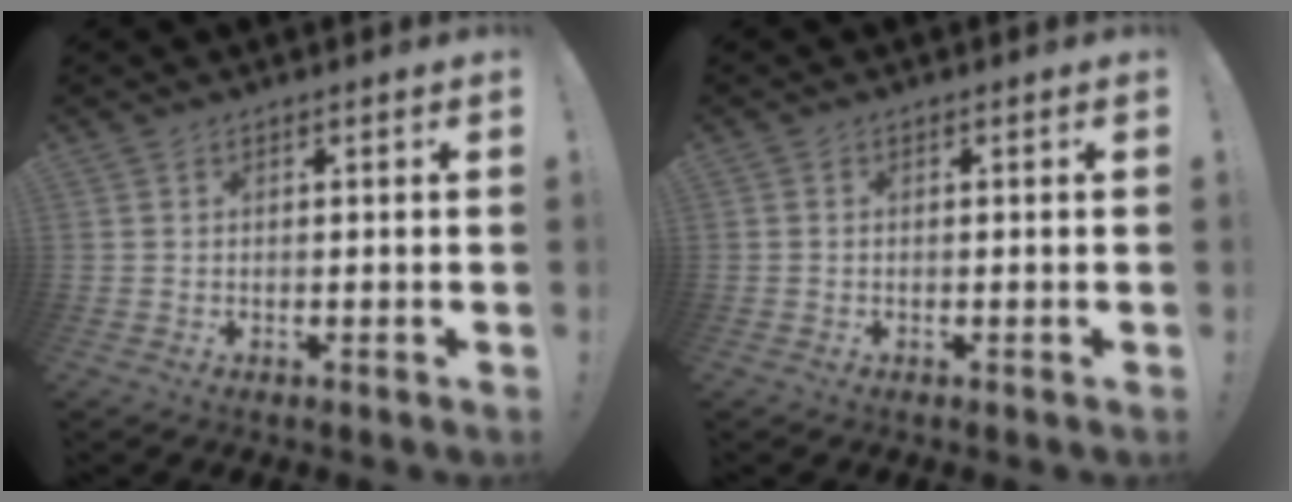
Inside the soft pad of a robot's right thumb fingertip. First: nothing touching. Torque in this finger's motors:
{"motor_torque": [0.19, 0.36, 0.20, -0.24, 0.00]}